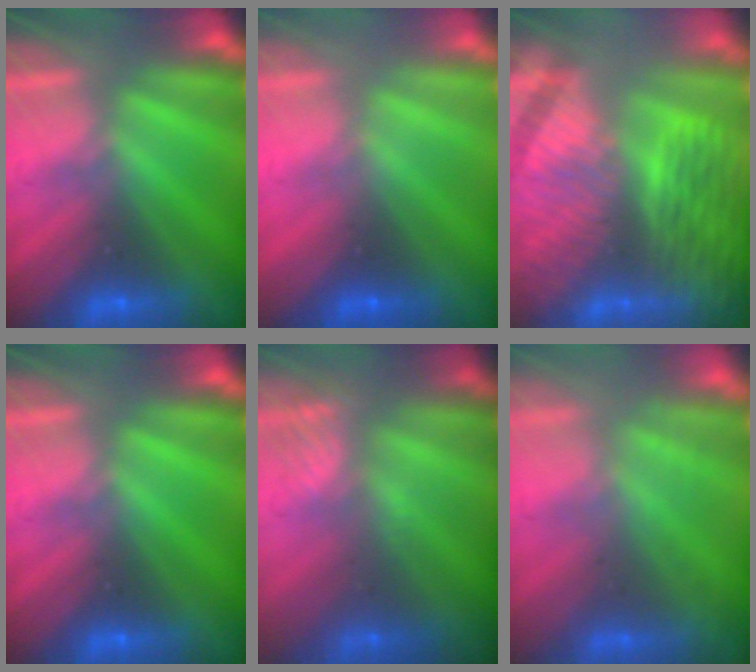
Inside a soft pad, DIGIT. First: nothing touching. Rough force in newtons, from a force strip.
{"total": 3.0}
{"total": 5.5}
{"total": 0.0}
{"total": 2.4}
{"total": 1.9}